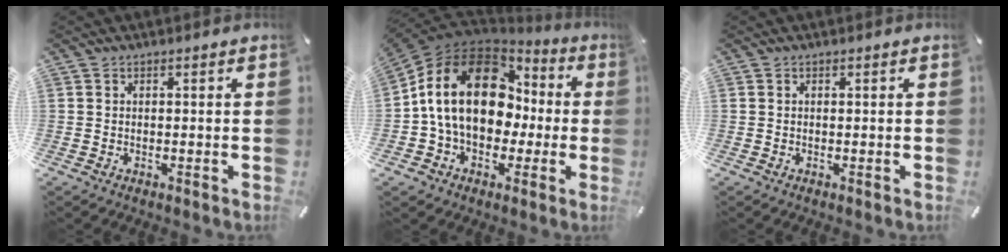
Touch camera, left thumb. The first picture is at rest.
{"total": 21.5, "force": [2.1, 15.9, 14.4], "torque": [-0.278, 0.016, 0.040]}
{"total": 0.0}